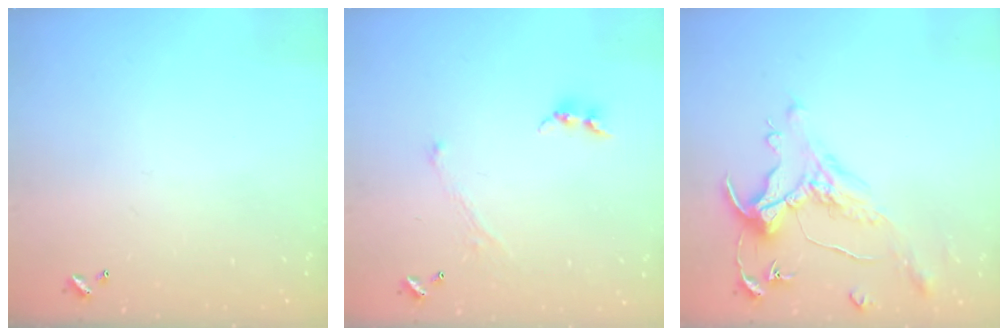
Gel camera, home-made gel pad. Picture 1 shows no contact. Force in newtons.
{"total": 1.3, "press": 1.2, "slide": 0.5}
{"total": 0.9, "press": 0.2, "slide": 0.9}